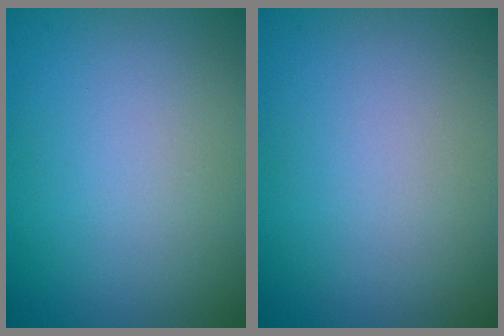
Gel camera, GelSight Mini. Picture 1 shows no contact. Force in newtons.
{"total": 0.0}